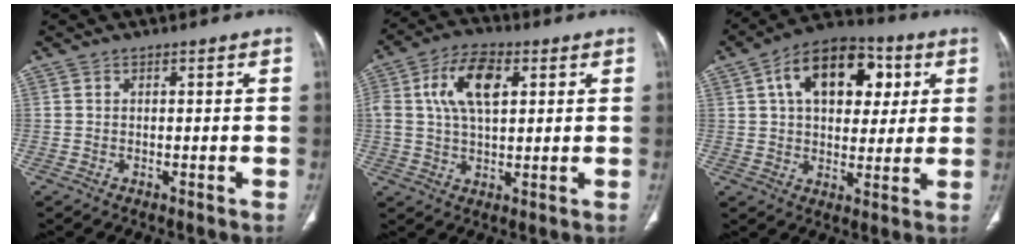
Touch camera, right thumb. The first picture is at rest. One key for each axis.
{"total": 11.0, "fx": 3.0, "fy": 5.9, "fz": 8.8, "tx": -0.161, "ty": 0.010, "tz": 0.051}
{"total": 17.1, "fx": 5.2, "fy": 10.7, "fz": 12.2, "tx": -0.148, "ty": 0.009, "tz": 0.076}